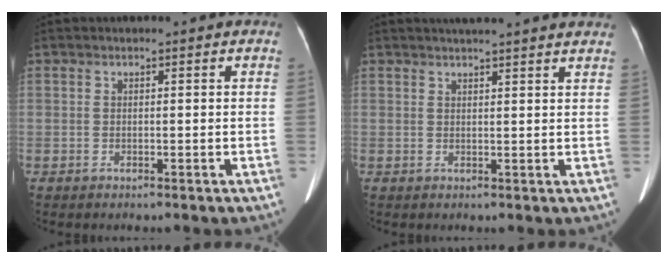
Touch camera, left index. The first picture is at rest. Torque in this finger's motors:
{"motor_torque": [0.19, -0.55, 0.03, 0.00]}